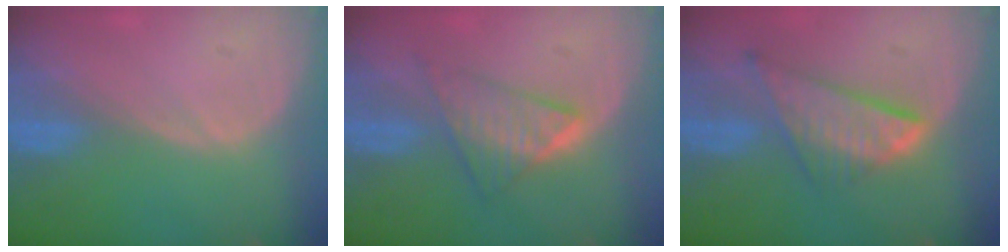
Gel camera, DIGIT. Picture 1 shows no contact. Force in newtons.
{"total": 5.9, "press": 5.9, "slide": 0.7}
{"total": 8.6, "press": 7.3, "slide": 4.4}